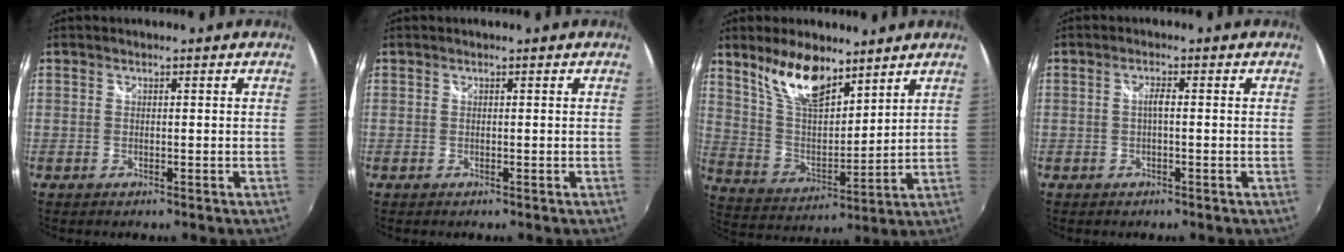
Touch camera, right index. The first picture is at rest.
{"total": 0.0}
{"total": 13.1, "force": [9.2, 5.0, 7.9], "torque": [-0.145, 0.006, 0.182]}
{"total": 1.4, "force": [-0.3, 0.2, 1.4], "torque": [-0.025, 0.004, -0.007]}